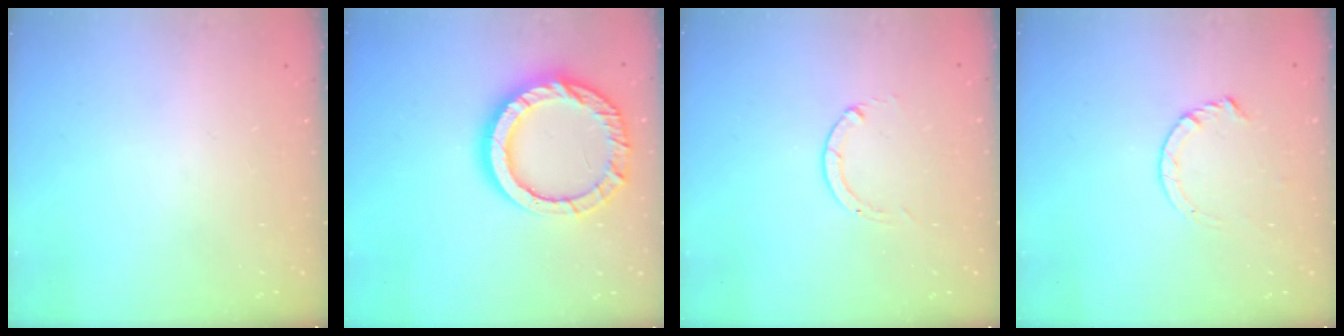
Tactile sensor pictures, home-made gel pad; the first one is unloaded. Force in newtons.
{"total": 16.8, "press": 16.7, "slide": 1.8}
{"total": 0.0}
{"total": 4.4, "press": 4.4, "slide": 0.5}